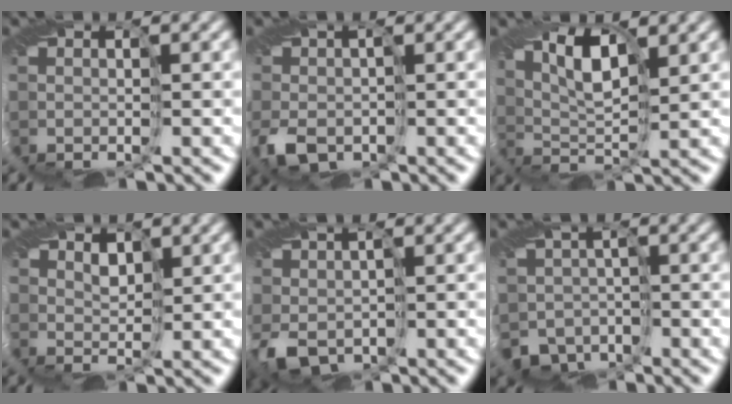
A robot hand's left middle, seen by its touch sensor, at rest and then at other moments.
{"total": 4.0, "force": [-1.4, 2.8, 2.6], "torque": [-0.064, -0.003, -0.028]}
{"total": 4.9, "force": [2.1, 2.0, 4.0], "torque": [-0.078, 0.008, 0.033]}
{"total": 1.3, "force": [0.7, 1.0, 0.3], "torque": [-0.004, -0.001, 0.015]}
{"total": 4.1, "force": [-0.8, 3.0, 2.7], "torque": [-0.067, -0.004, -0.015]}
{"total": 3.4, "force": [-1.8, 2.8, 0.7], "torque": [-0.008, -0.004, -0.040]}